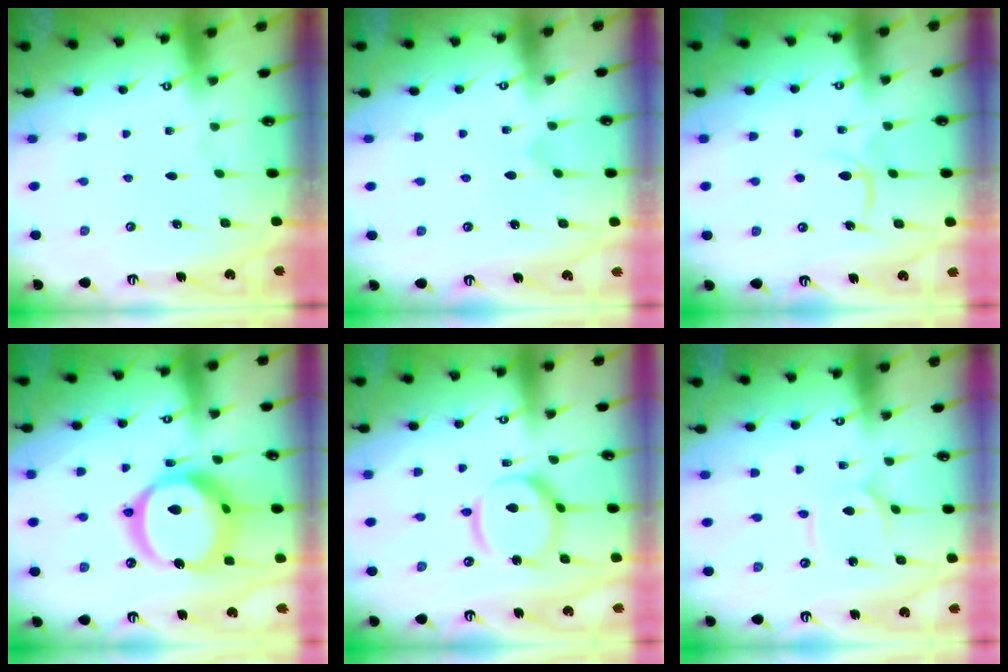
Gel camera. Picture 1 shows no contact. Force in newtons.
{"total": 2.4, "press": 2.4, "slide": 0.1}
{"total": 5.7, "press": 5.7, "slide": 0.8}
{"total": 23.1, "press": 23.0, "slide": 2.4}
{"total": 12.8, "press": 12.7, "slide": 1.4}
{"total": 2.1, "press": 2.1, "slide": 0.3}